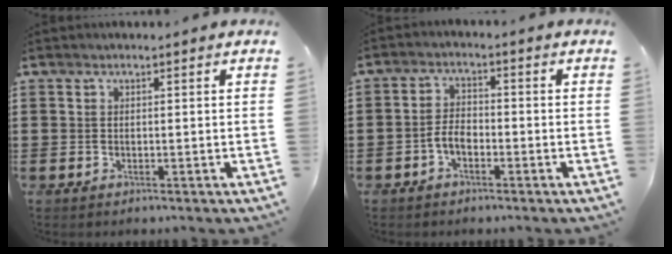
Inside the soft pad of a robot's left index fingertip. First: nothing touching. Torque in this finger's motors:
{"motor_torque": [0.83, 0.40, 0.45, 0.06]}